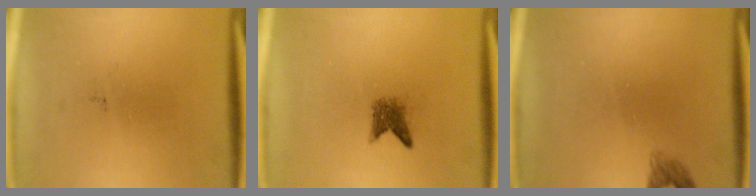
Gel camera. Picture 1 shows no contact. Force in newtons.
{"total": 2.3}
{"total": 1.4}